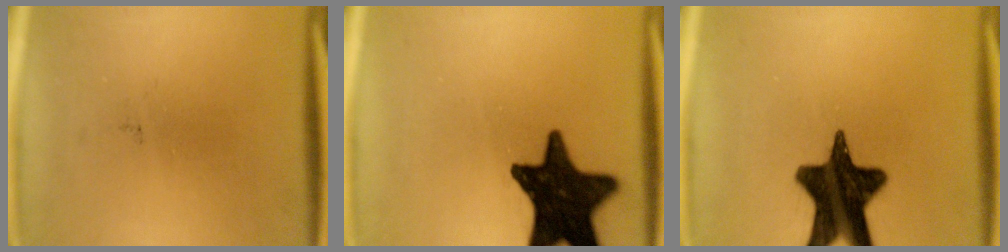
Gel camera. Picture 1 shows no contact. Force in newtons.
{"total": 17.3}
{"total": 16.5}